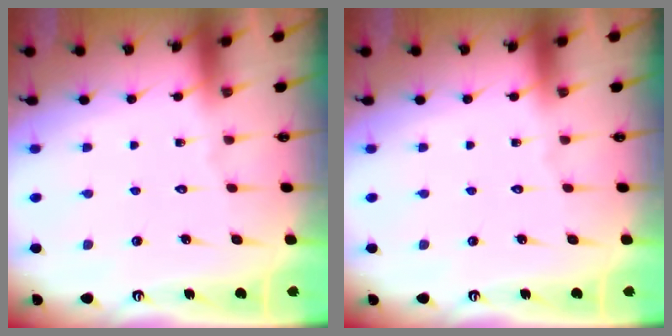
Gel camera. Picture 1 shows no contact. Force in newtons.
{"total": 0.0}